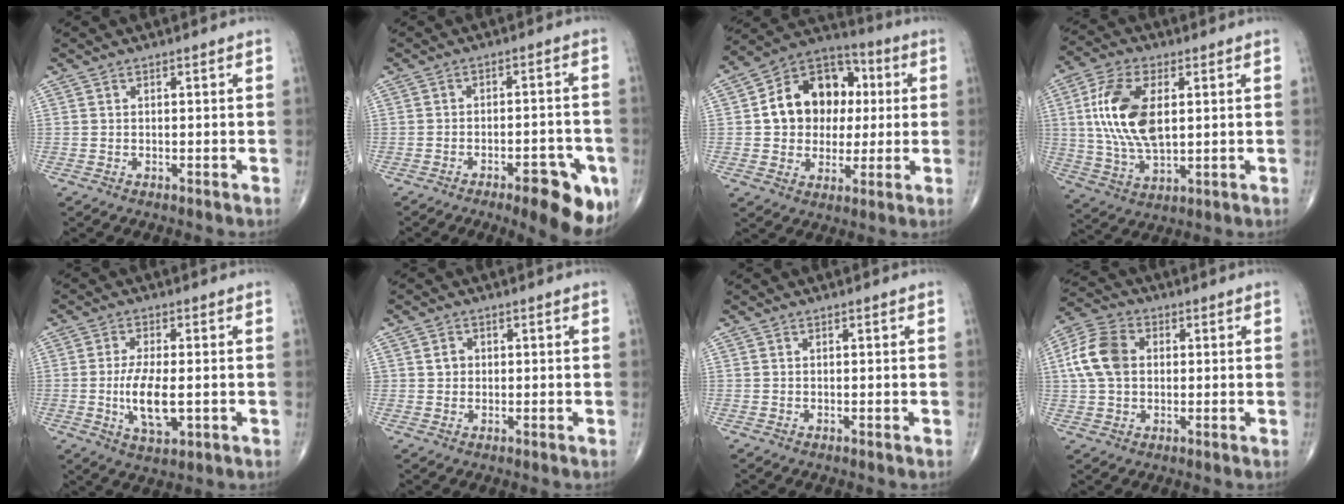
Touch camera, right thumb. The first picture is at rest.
{"total": 12.0, "force": [-6.0, 4.1, 9.5], "torque": [-0.100, 0.023, -0.073]}
{"total": 16.5, "force": [2.1, 13.0, 10.0], "torque": [-0.110, 0.020, 0.030]}
{"total": 14.9, "force": [2.6, 7.6, 12.5], "torque": [-0.250, -0.004, 0.052]}
{"total": 8.6, "force": [-1.2, 3.5, 7.7], "torque": [-0.147, -0.011, -0.018]}
{"total": 2.1, "force": [0.4, 1.9, 0.9], "torque": [-0.003, 0.001, 0.007]}
{"total": 0.0}
{"total": 10.3, "force": [1.3, 7.4, 7.0], "torque": [-0.137, 0.018, 0.019]}